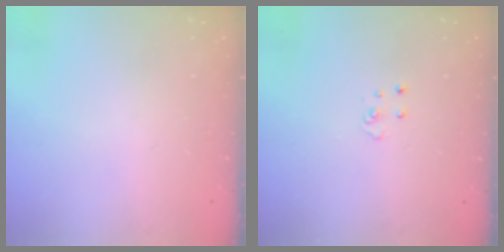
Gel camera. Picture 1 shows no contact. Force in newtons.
{"total": 3.6, "press": 3.6, "slide": 0.3}